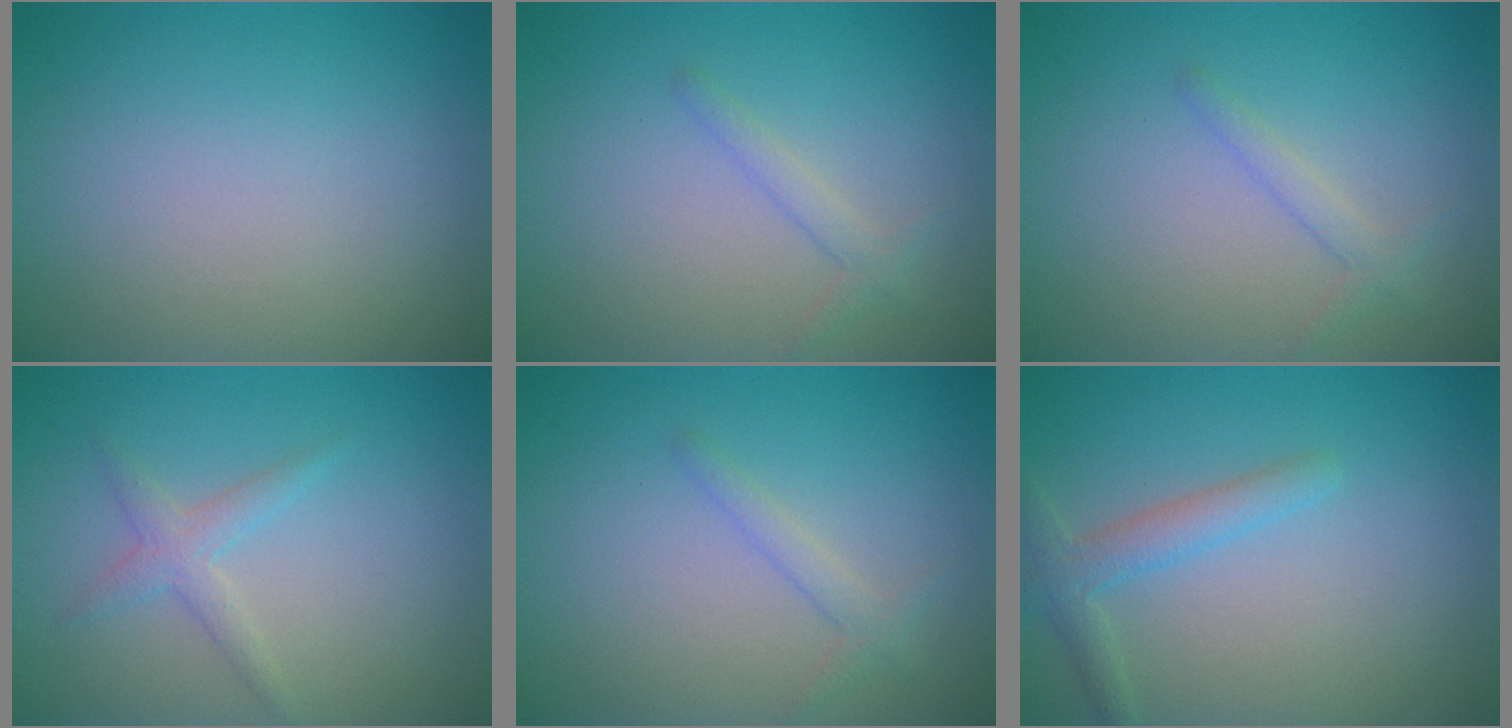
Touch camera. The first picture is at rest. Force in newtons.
{"total": 1.4, "press": 1.4, "slide": 0.0}
{"total": 1.4, "press": 1.4, "slide": 0.0}
{"total": 1.9, "press": 1.9, "slide": 0.0}
{"total": 1.4, "press": 1.4, "slide": 0.0}
{"total": 2.3, "press": 2.3, "slide": 0.1}